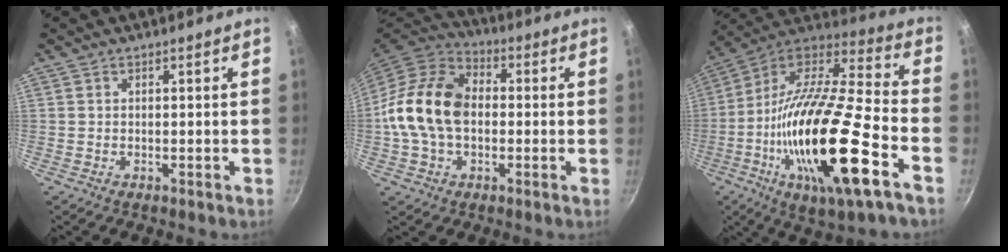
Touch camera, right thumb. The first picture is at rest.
{"total": 16.6, "force": [-0.5, 11.6, 11.8], "torque": [-0.196, 0.032, -0.025]}
{"total": 29.0, "force": [-10.0, 7.5, 26.2], "torque": [-0.451, 0.016, -0.186]}